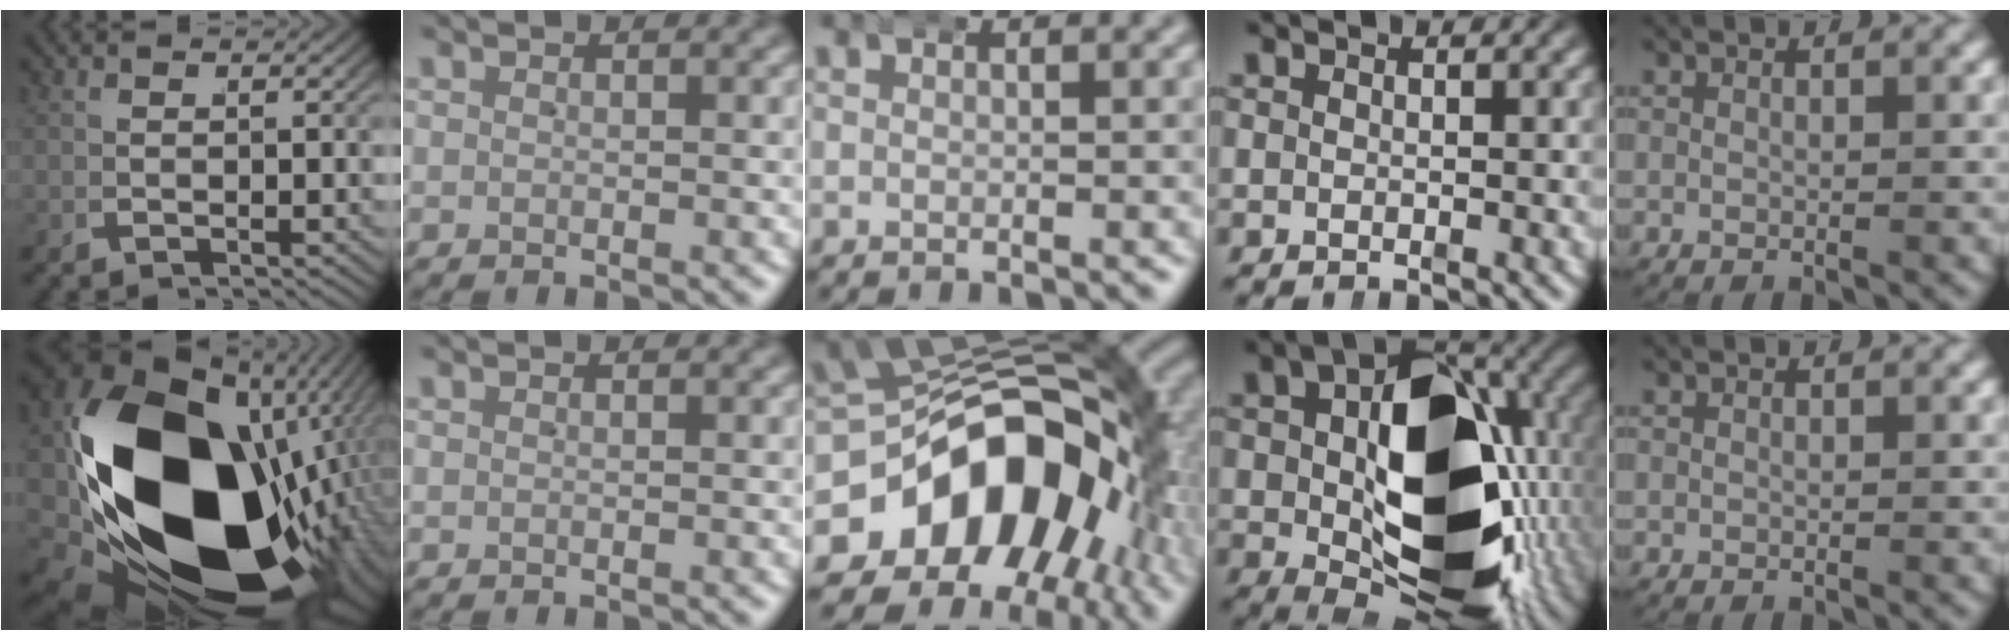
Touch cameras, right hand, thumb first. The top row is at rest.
{"thumb": {"total": 39.2, "force": [-5.2, 23.5, 30.9], "torque": [-0.509, -0.066, -0.044]}, "middle": {"total": 23.9, "force": [-3.4, 17.6, 15.7], "torque": [-0.275, -0.056, -0.043]}, "ring": {"total": 22.0, "force": [-2.3, 13.2, 17.4], "torque": [-0.287, -0.048, -0.007]}}